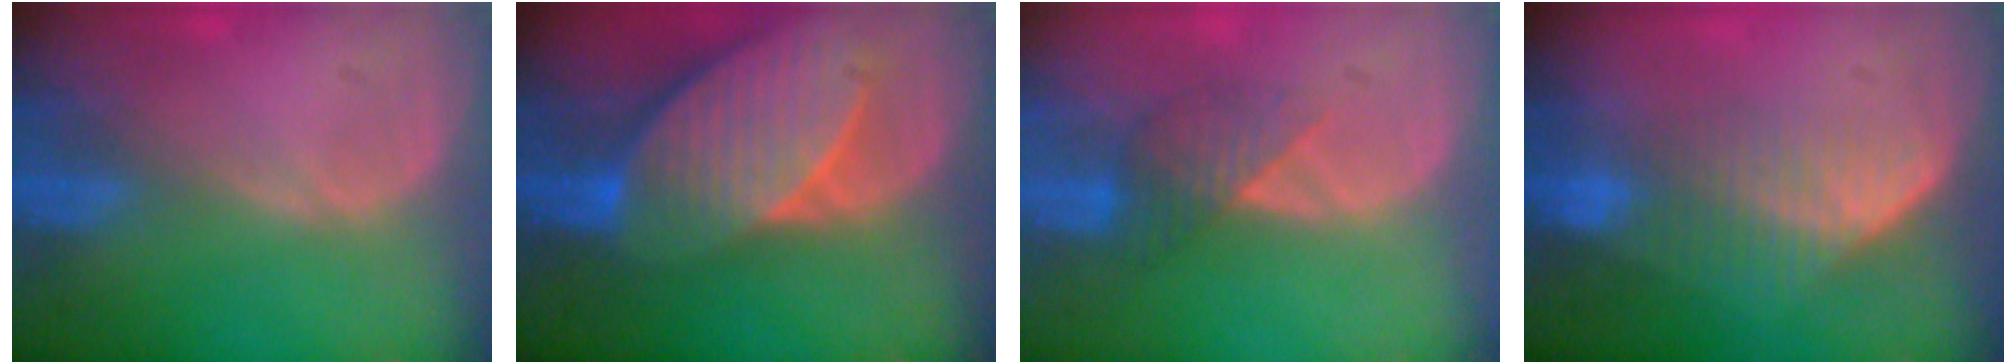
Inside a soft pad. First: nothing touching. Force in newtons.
{"total": 10.7, "press": 9.4, "slide": 5.0}
{"total": 3.9, "press": 3.8, "slide": 1.1}
{"total": 7.2, "press": 6.1, "slide": 3.8}